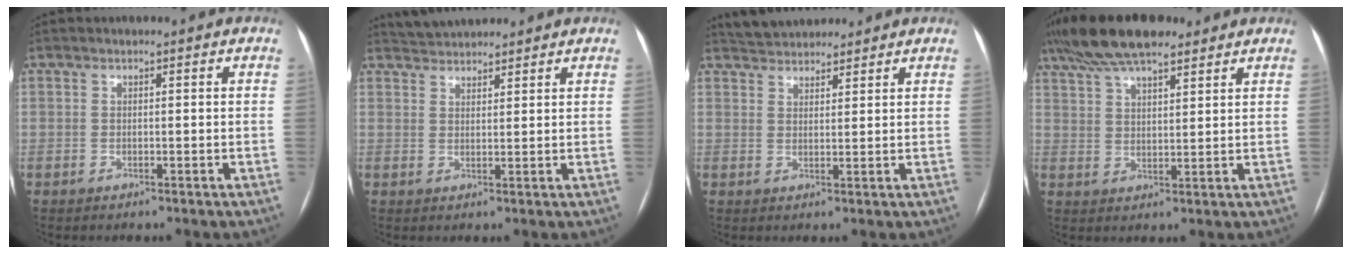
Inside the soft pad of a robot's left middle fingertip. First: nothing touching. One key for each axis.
{"total": 4.8, "fx": 4.6, "fy": 1.2, "fz": 0.8, "tx": -0.016, "ty": 0.033, "tz": 0.079}
{"total": 6.2, "fx": 5.7, "fy": 1.8, "fz": 1.3, "tx": -0.020, "ty": 0.031, "tz": 0.095}
{"total": 12.8, "fx": 9.8, "fy": 3.6, "fz": 7.4, "tx": -0.142, "ty": 0.040, "tz": 0.170}